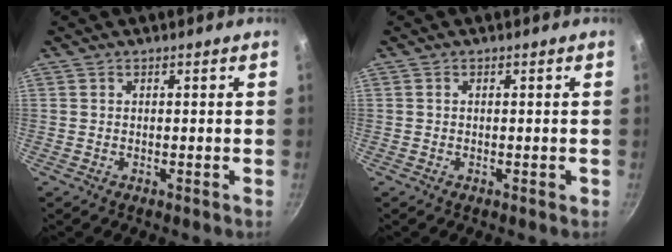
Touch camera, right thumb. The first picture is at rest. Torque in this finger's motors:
{"motor_torque": [-0.21, 0.06, -0.21, 0.08, 0.04]}